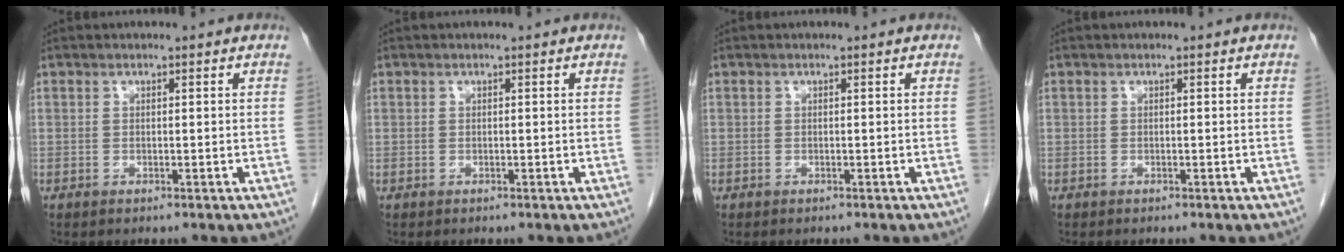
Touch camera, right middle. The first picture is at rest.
{"total": 0.0}
{"total": 0.0}
{"total": 0.0}